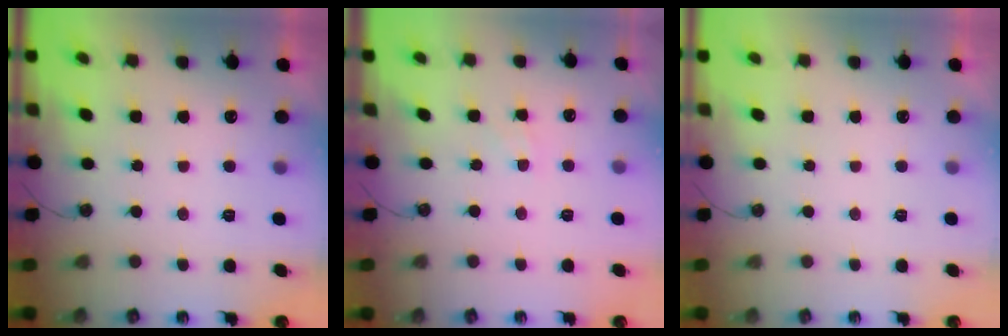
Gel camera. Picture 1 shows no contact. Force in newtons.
{"total": 2.4, "press": 2.4, "slide": 0.2}
{"total": 0.0}